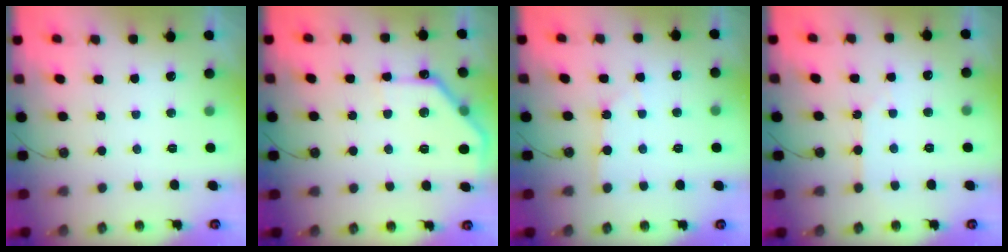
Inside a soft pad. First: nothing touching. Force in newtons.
{"total": 12.5, "press": 12.5, "slide": 0.5}
{"total": 1.4, "press": 1.4, "slide": 0.2}
{"total": 2.5, "press": 2.4, "slide": 0.5}